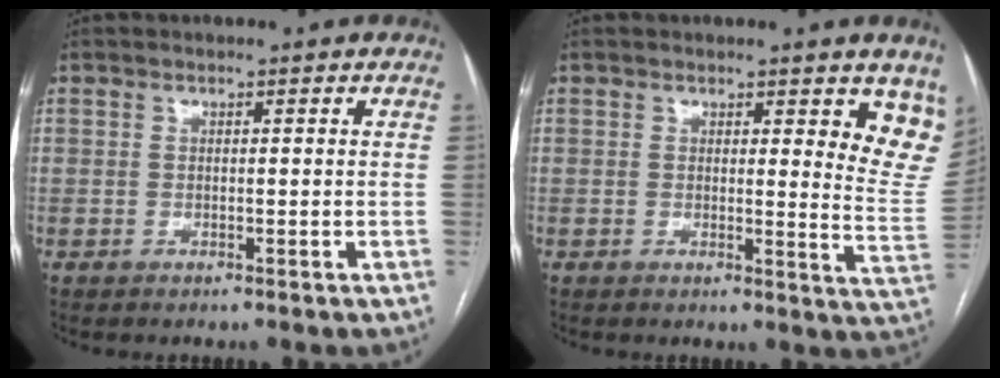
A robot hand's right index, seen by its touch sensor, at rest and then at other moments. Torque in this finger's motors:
{"motor_torque": [0.03, 0.18, 0.11, 0.01]}